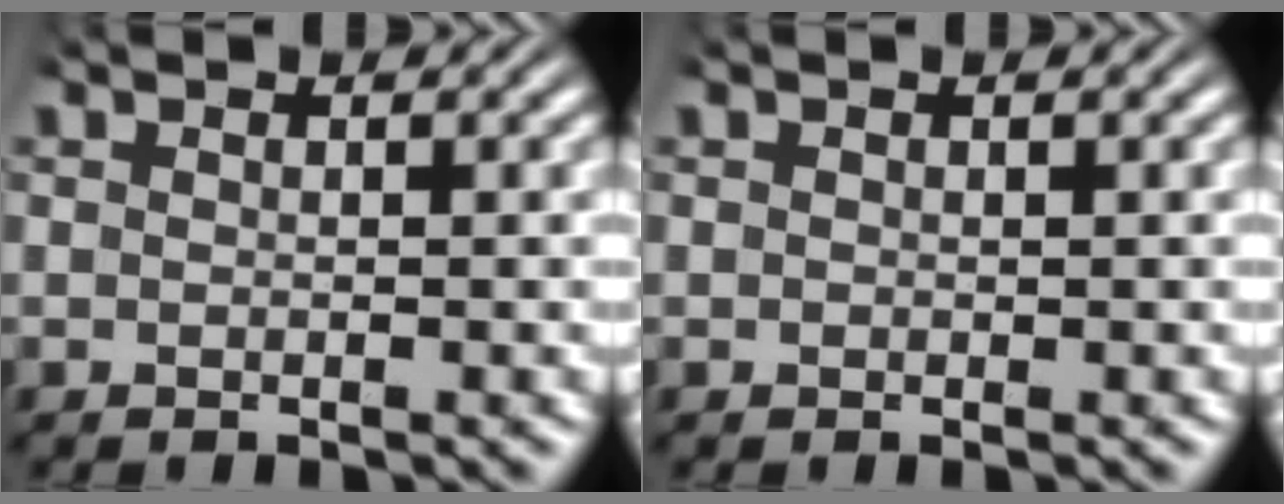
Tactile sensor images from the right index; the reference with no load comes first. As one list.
[{"total": 0.0}]